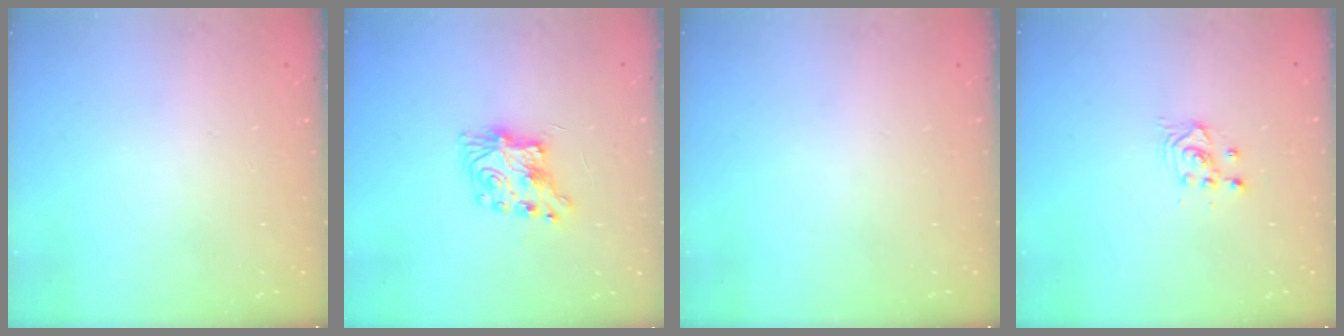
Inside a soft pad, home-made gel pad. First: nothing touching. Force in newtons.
{"total": 8.1, "press": 8.1, "slide": 0.3}
{"total": 0.0}
{"total": 2.5, "press": 2.5, "slide": 0.1}